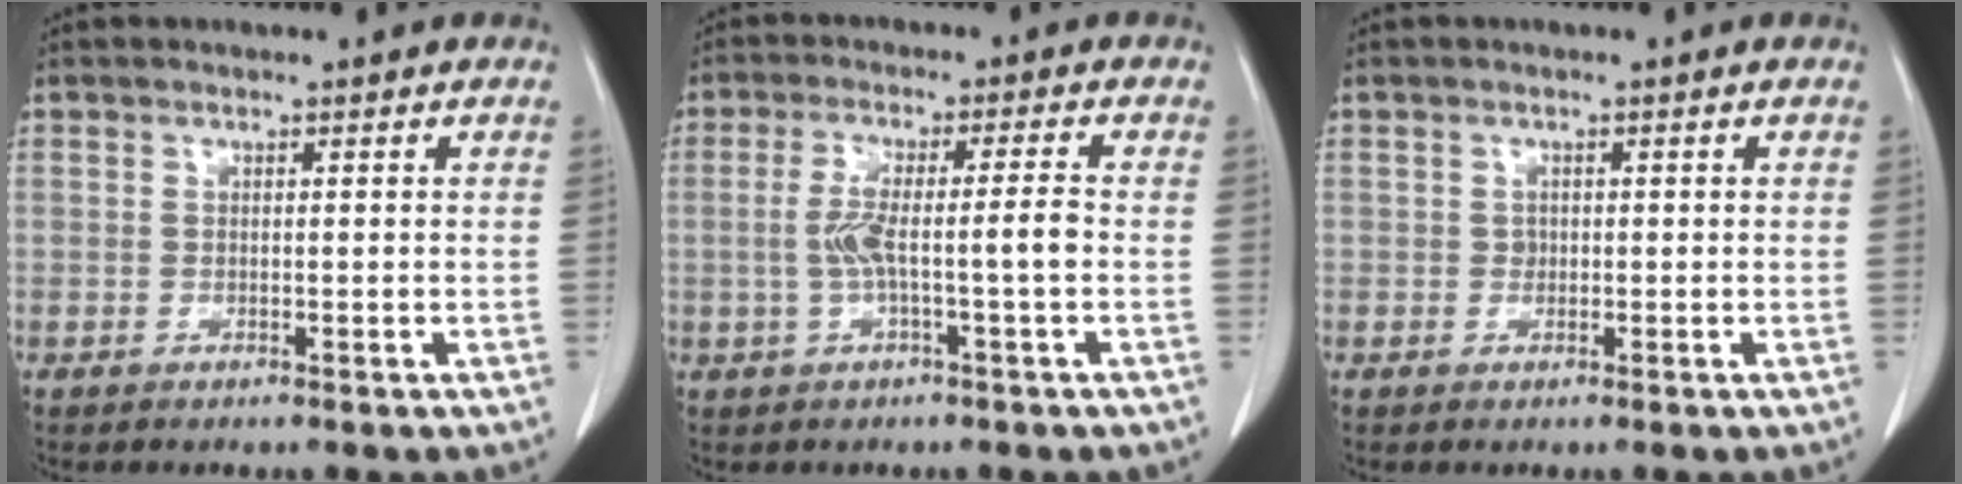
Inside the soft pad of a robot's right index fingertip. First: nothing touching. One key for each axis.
{"total": 6.1, "fx": -1.1, "fy": 0.0, "fz": 6.0, "tx": -0.121, "ty": 0.014, "tz": -0.016}
{"total": 0.8, "fx": 0.0, "fy": 0.7, "fz": 0.3, "tx": -0.001, "ty": 0.002, "tz": 0.000}